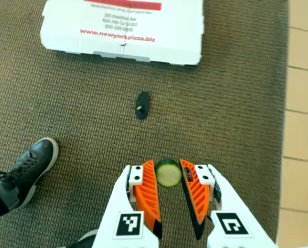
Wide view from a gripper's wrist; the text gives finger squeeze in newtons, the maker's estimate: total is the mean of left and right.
{"total": 7.4, "left": 7.0, "right": 7.8}